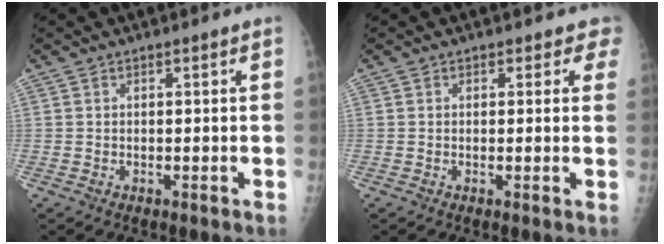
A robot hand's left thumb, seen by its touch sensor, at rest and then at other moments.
{"total": 2.4, "force": [1.8, 1.6, -0.1], "torque": [0.030, -0.008, 0.000]}